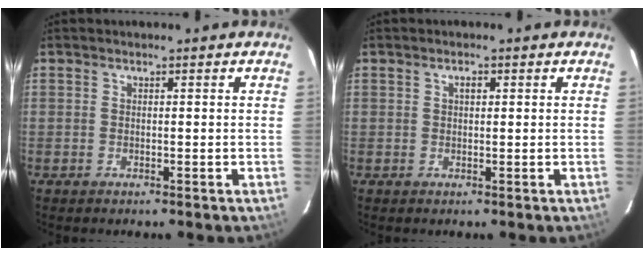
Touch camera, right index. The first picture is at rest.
{"total": 1.2, "force": [0.4, 0.7, 0.9], "torque": [-0.013, 0.006, 0.007]}